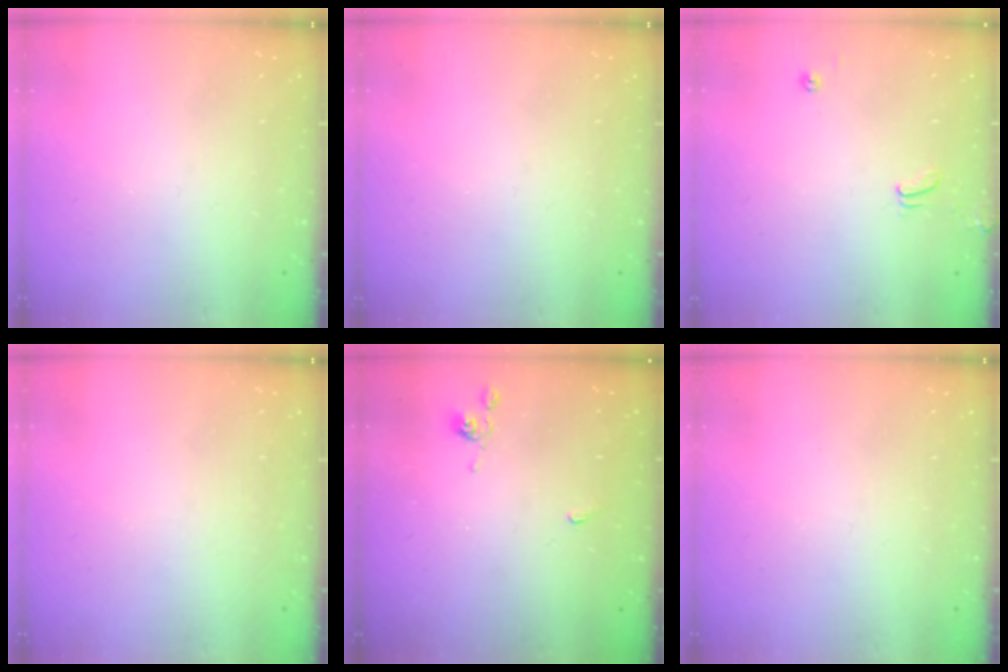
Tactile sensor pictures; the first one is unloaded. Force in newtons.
{"total": 0.0}
{"total": 1.3, "press": 1.2, "slide": 0.4}
{"total": 0.0}
{"total": 2.2, "press": 2.1, "slide": 0.6}
{"total": 0.0}